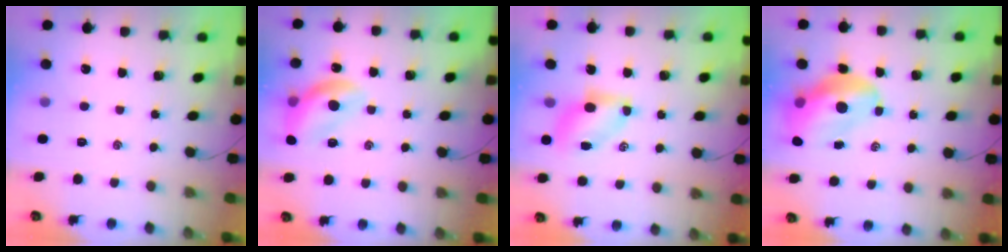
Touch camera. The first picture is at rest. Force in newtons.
{"total": 13.6, "press": 13.5, "slide": 1.9}
{"total": 6.6, "press": 6.6, "slide": 0.8}
{"total": 13.8, "press": 13.3, "slide": 3.7}